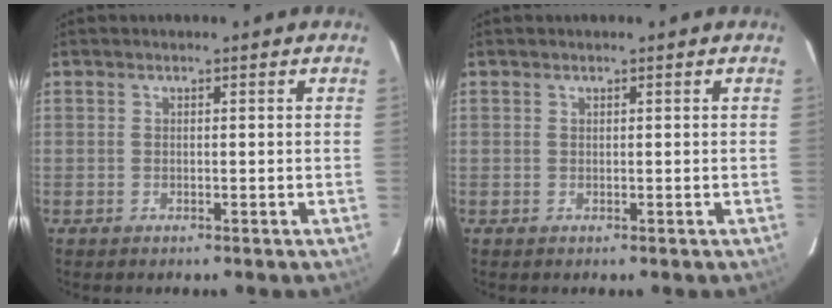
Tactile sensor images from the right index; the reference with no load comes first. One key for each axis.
{"total": 0.0}